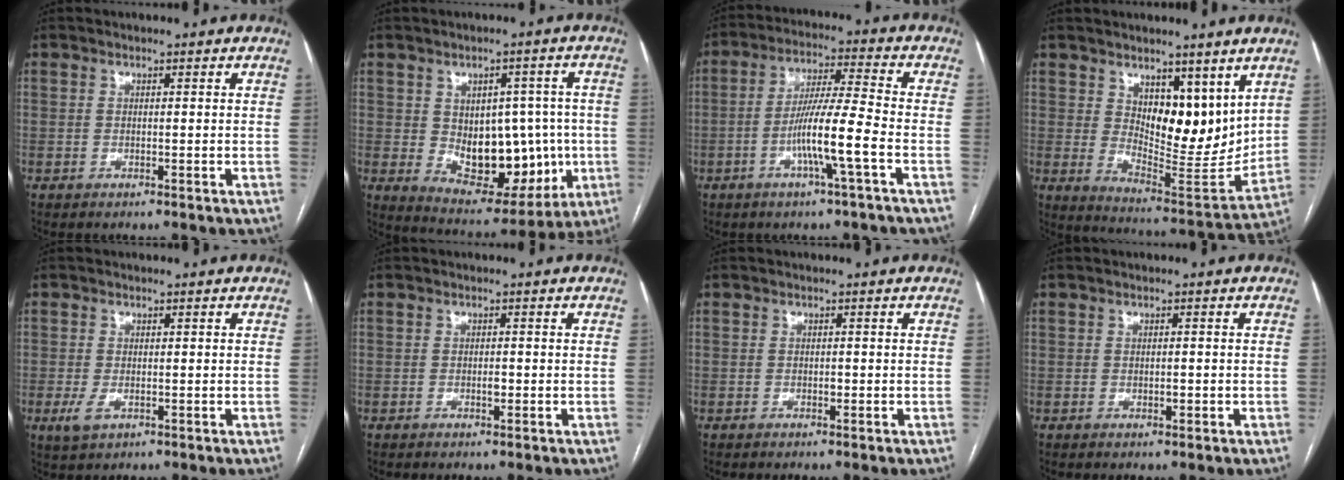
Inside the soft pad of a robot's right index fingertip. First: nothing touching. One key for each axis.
{"total": 15.3, "fx": -0.9, "fy": 8.9, "fz": 12.4, "tx": -0.174, "ty": 0.014, "tz": 0.015}
{"total": 9.6, "fx": -3.3, "fy": -0.5, "fz": 9.0, "tx": -0.169, "ty": 0.003, "tz": -0.064}
{"total": 12.2, "fx": 5.7, "fy": 5.5, "fz": 9.2, "tx": -0.139, "ty": -0.015, "tz": 0.113}
{"total": 2.6, "fx": -0.7, "fy": 1.7, "fz": 1.9, "tx": -0.040, "ty": -0.003, "tz": -0.006}
{"total": 1.0, "fx": -0.2, "fy": 0.4, "fz": 0.8, "tx": -0.015, "ty": 0.000, "tz": -0.004}
{"total": 0.6, "fx": -0.1, "fy": 0.3, "fz": 0.4, "tx": -0.006, "ty": 0.001, "tz": -0.004}
{"total": 1.1, "fx": -0.2, "fy": 0.6, "fz": 1.0, "tx": -0.014, "ty": 0.000, "tz": -0.001}